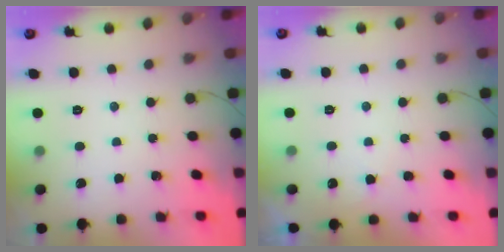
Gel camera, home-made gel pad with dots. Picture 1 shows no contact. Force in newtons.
{"total": 3.0, "press": 3.0, "slide": 0.0}